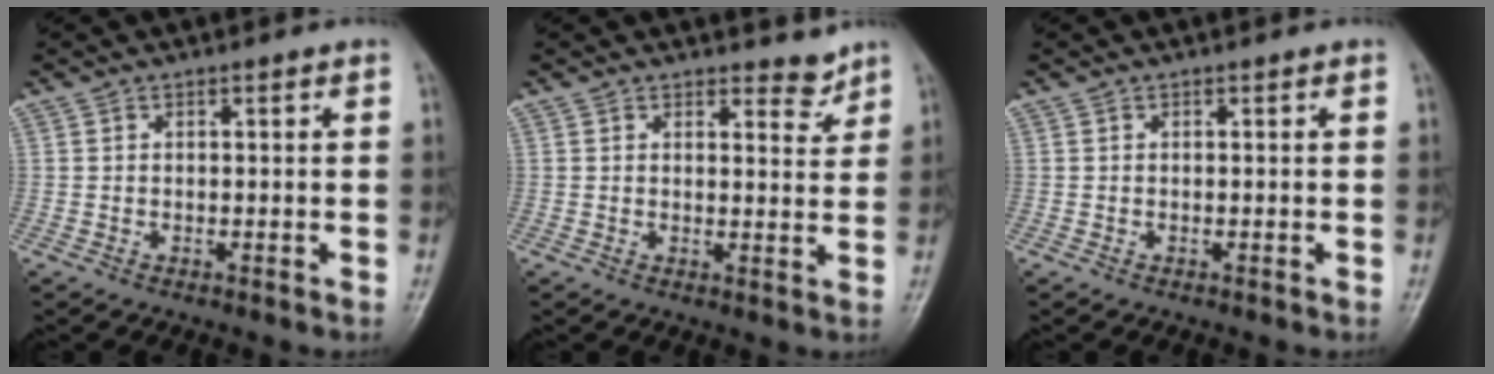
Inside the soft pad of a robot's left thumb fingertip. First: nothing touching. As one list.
[{"total": 3.3, "force": [2.9, 1.4, 1.0], "torque": [0.005, -0.023, 0.039]}, {"total": 0.0}]